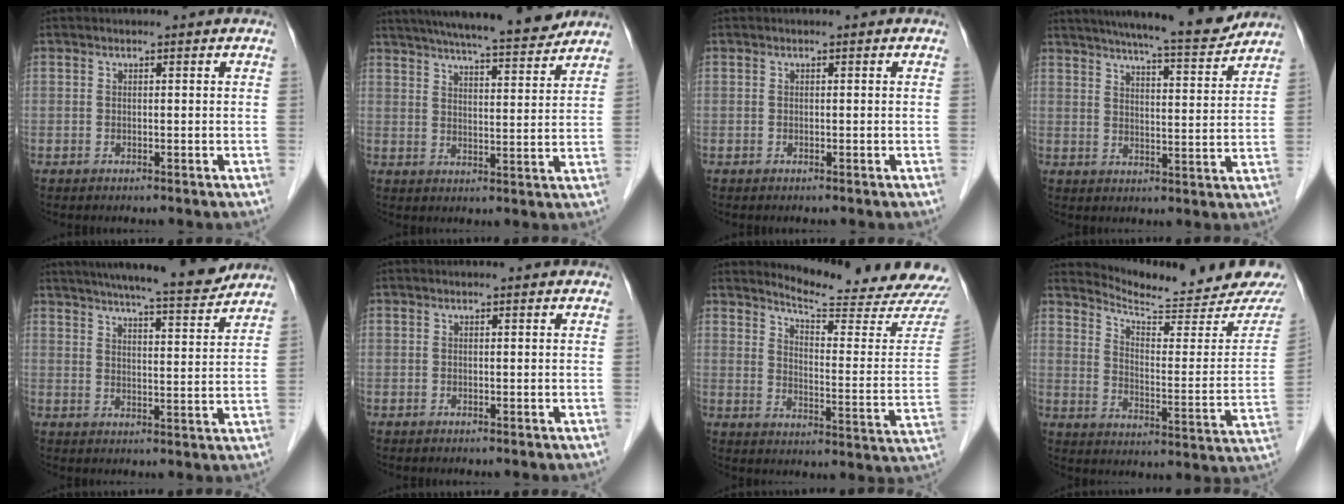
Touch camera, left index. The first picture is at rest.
{"total": 18.2, "force": [16.1, 1.5, 8.4], "torque": [-0.135, 0.015, 0.228]}
{"total": 0.0}
{"total": 15.1, "force": [13.6, 0.6, 6.5], "torque": [-0.100, -0.004, 0.186]}
{"total": 15.5, "force": [13.9, 0.6, 6.9], "torque": [-0.107, 0.002, 0.190]}
{"total": 0.0}
{"total": 17.9, "force": [17.5, -0.8, 3.8], "torque": [-0.058, -0.120, 0.212]}
{"total": 16.5, "force": [16.1, 0.3, 3.3], "torque": [-0.053, -0.082, 0.213]}